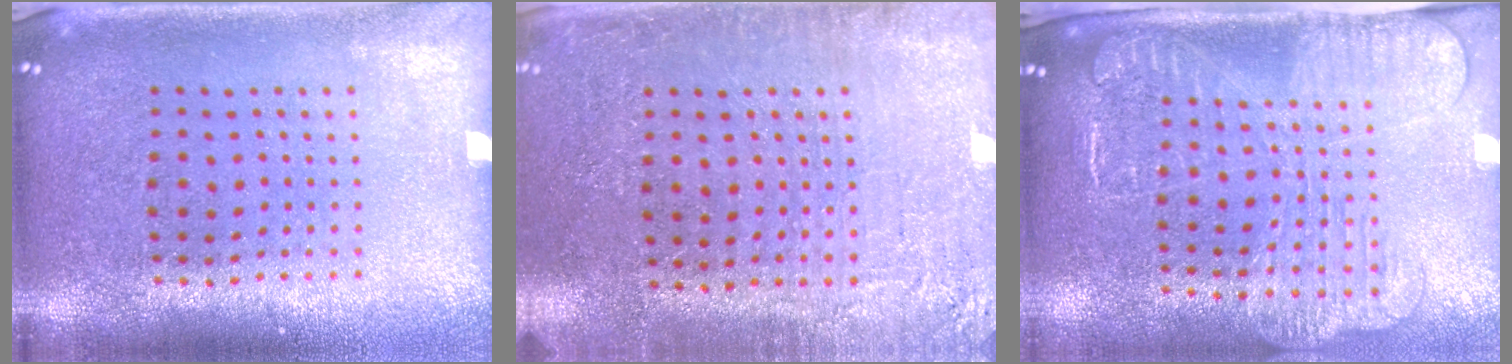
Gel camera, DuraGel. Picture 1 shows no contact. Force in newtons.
{"total": 2.8, "press": 2.8, "slide": 0.4}
{"total": 2.5, "press": 2.0, "slide": 1.4}